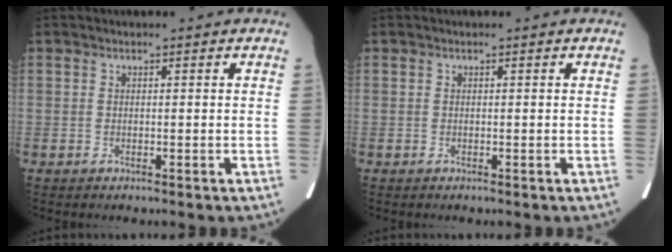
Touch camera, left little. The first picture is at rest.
{"total": 0.0}